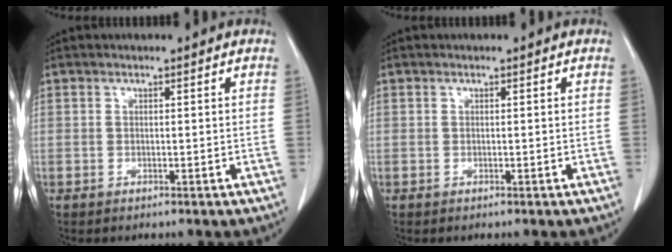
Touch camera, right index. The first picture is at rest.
{"total": 0.0}